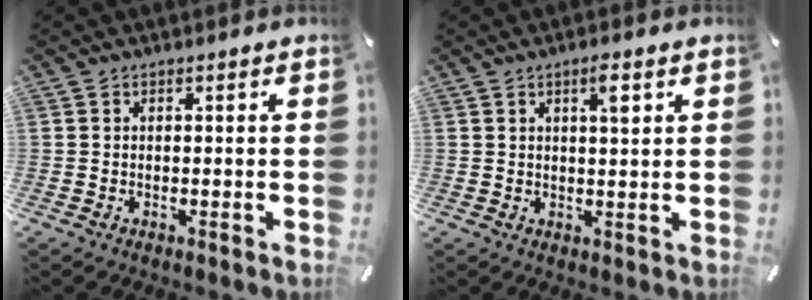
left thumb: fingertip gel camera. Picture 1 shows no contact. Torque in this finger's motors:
{"motor_torque": [0.52, 0.68, 0.34, -0.21, 0.10]}